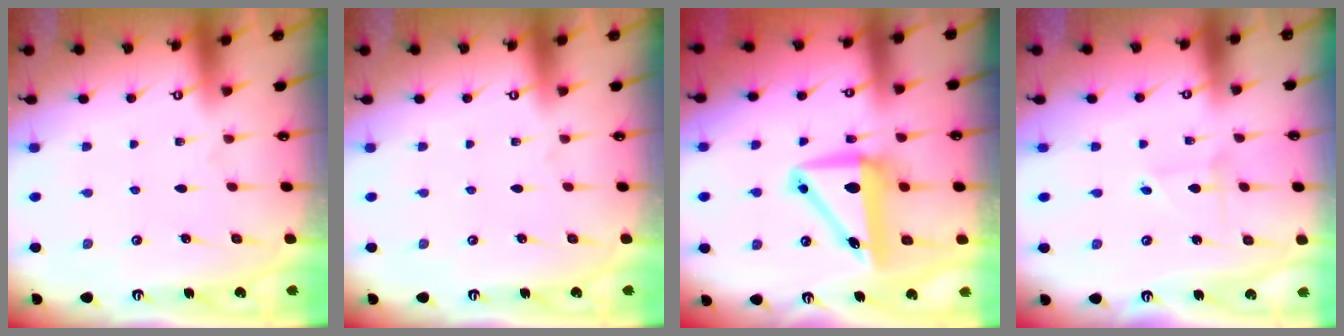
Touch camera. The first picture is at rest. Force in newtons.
{"total": 0.0}
{"total": 9.2, "press": 8.9, "slide": 2.3}
{"total": 1.8, "press": 1.8, "slide": 0.1}